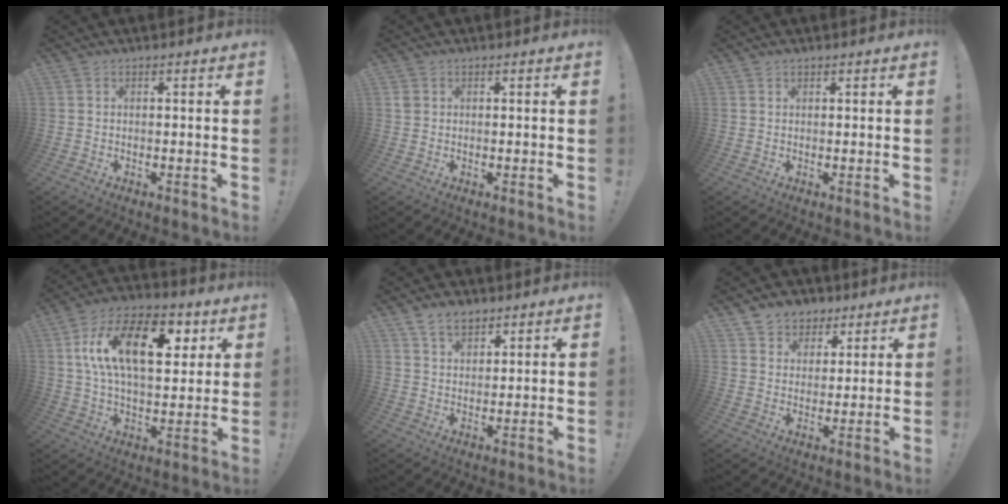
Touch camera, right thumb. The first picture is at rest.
{"total": 1.6, "force": [0.7, 1.3, 0.5], "torque": [-0.009, 0.002, 0.014]}
{"total": 0.7, "force": [0.6, 0.3, 0.1], "torque": [-0.001, 0.000, 0.013]}
{"total": 20.1, "force": [6.4, 11.0, 15.5], "torque": [-0.251, -0.005, 0.106]}
{"total": 6.5, "force": [4.6, 3.8, 2.6], "torque": [-0.050, -0.014, 0.088]}
{"total": 6.6, "force": [3.8, 5.4, 0.3], "torque": [-0.003, -0.033, 0.076]}